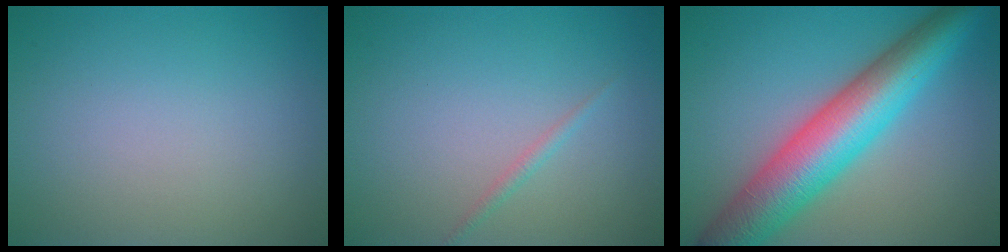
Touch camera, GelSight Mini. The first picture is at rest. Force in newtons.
{"total": 0.8, "press": 0.8, "slide": 0.1}
{"total": 10.0, "press": 10.0, "slide": 0.1}